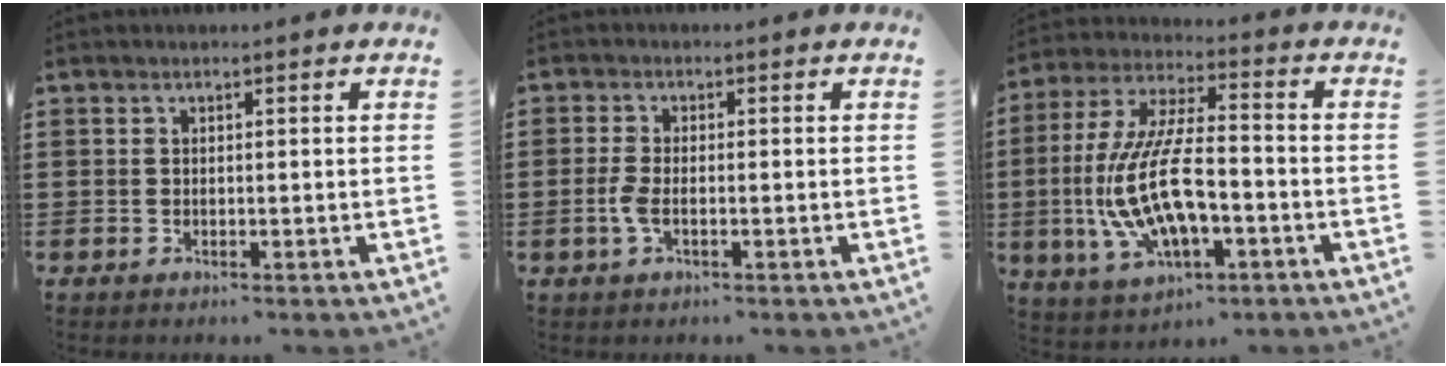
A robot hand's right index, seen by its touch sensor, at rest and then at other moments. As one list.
[{"total": 3.1, "force": [-1.0, 1.0, 2.7], "torque": [-0.070, -0.006, -0.024]}, {"total": 13.8, "force": [-3.8, 5.3, 12.1], "torque": [-0.277, -0.012, -0.076]}]